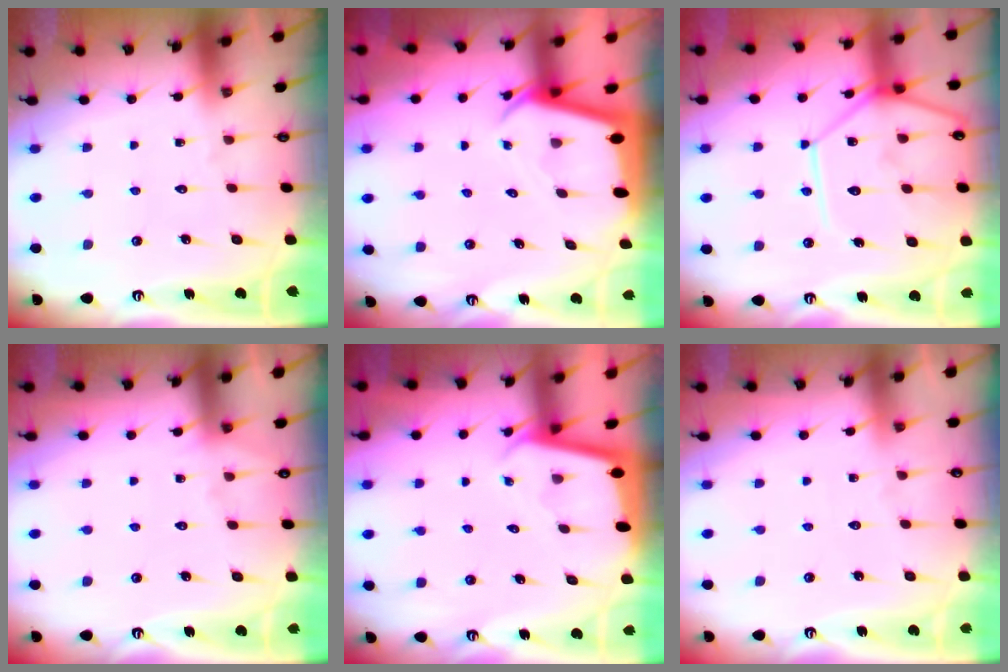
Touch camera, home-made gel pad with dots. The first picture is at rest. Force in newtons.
{"total": 2.5, "press": 2.5, "slide": 0.3}
{"total": 15.4, "press": 15.3, "slide": 2.0}
{"total": 5.4, "press": 5.4, "slide": 0.6}
{"total": 1.7, "press": 1.7, "slide": 0.0}
{"total": 1.0, "press": 1.0, "slide": 0.2}